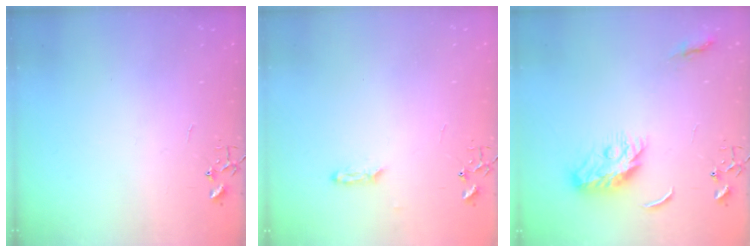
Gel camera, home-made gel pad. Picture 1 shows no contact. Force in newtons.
{"total": 2.3, "press": 2.2, "slide": 0.4}
{"total": 10.2, "press": 10.2, "slide": 0.1}